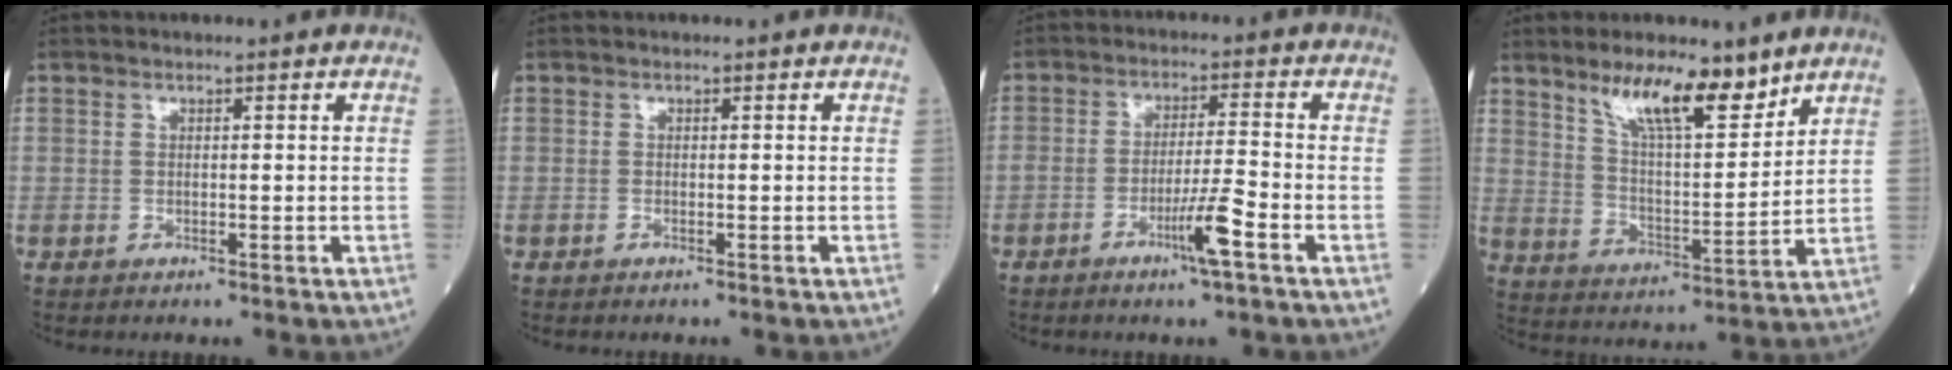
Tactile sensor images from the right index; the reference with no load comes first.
{"total": 0.0}
{"total": 6.0, "force": [-3.1, -0.3, 5.1], "torque": [-0.094, -0.005, -0.058]}
{"total": 11.1, "force": [8.1, 2.5, 7.2], "torque": [-0.126, -0.005, 0.147]}